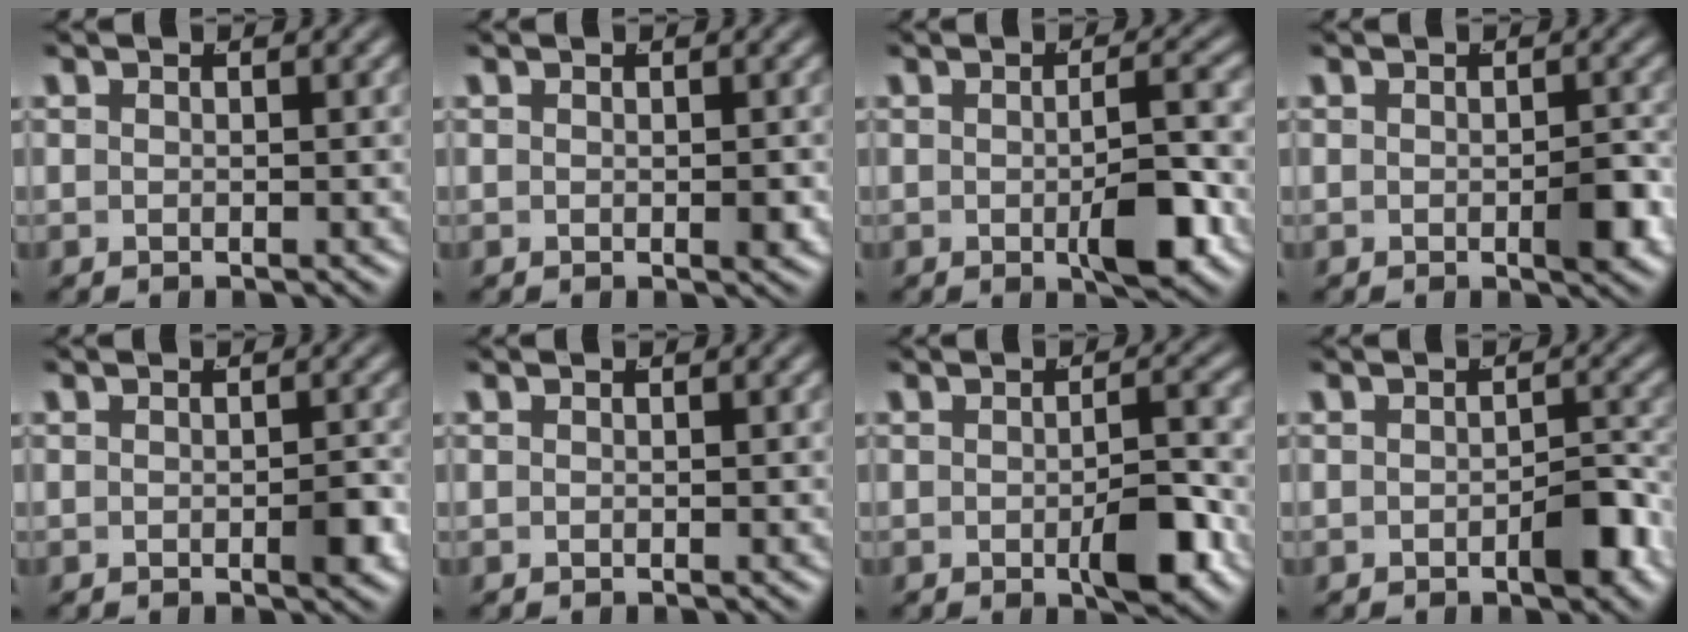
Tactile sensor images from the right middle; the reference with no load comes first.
{"total": 0.7, "force": [-0.1, 0.3, 0.6], "torque": [-0.005, -0.003, -0.002]}
{"total": 4.1, "force": [-1.2, 0.7, 3.9], "torque": [-0.043, 0.000, -0.021]}
{"total": 2.2, "force": [-0.7, 0.9, 1.9], "torque": [-0.031, -0.007, -0.012]}
{"total": 1.6, "force": [-0.6, 0.6, 1.4], "torque": [-0.022, -0.004, -0.011]}
{"total": 0.0}
{"total": 3.9, "force": [-1.3, 1.1, 3.5], "torque": [-0.041, -0.002, -0.023]}
{"total": 2.4, "force": [-1.3, 0.8, 1.9], "torque": [-0.023, -0.004, -0.018]}